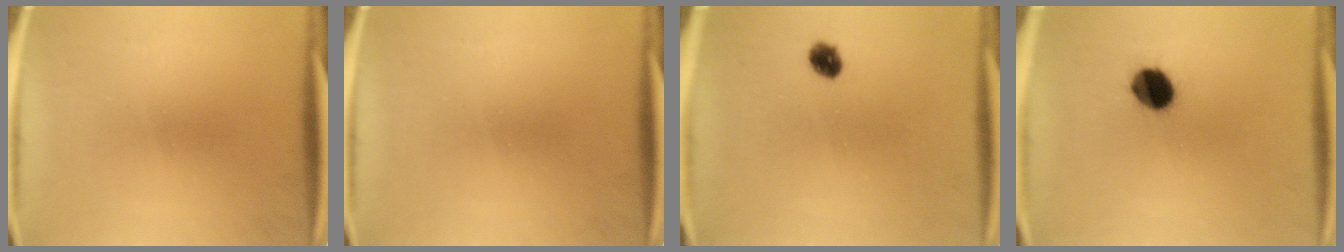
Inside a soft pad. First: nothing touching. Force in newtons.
{"total": 0.0}
{"total": 3.2}
{"total": 8.7}